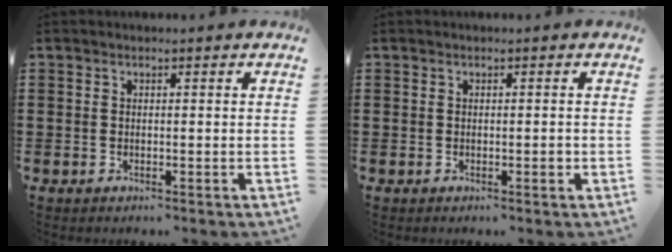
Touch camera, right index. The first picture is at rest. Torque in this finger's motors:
{"motor_torque": [0.62, -0.12, 0.02, 0.00]}